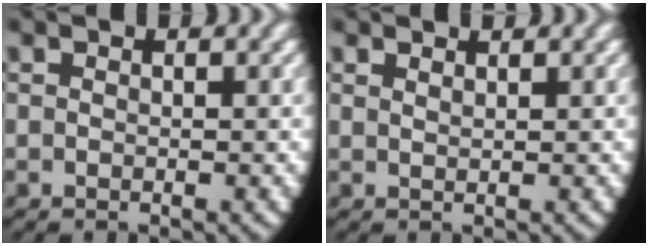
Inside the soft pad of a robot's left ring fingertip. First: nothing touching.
{"total": 1.2, "force": [1.0, -0.6, 0.1], "torque": [-0.001, -0.005, 0.024]}